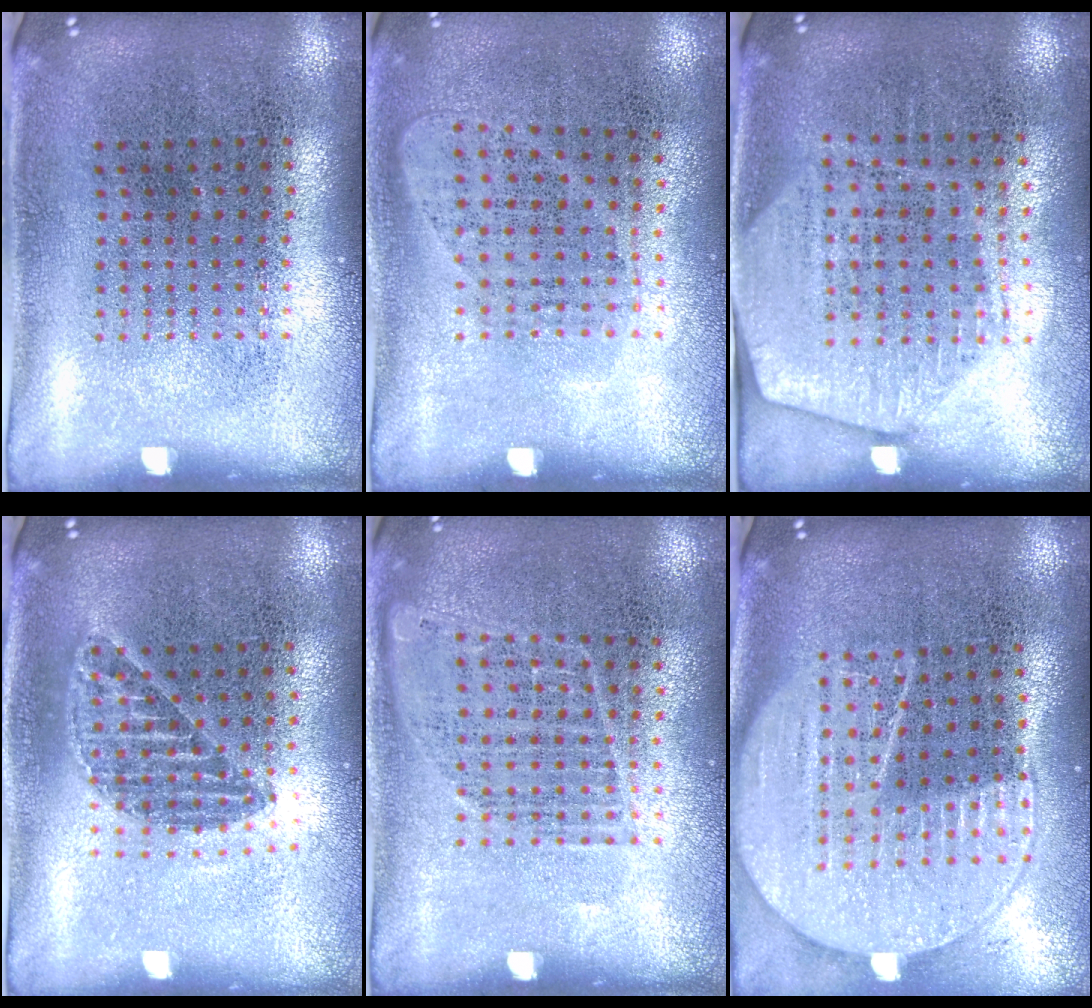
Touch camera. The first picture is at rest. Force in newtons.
{"total": 1.0, "press": 0.8, "slide": 0.5}
{"total": 1.9, "press": 1.7, "slide": 0.9}
{"total": 1.1, "press": 1.0, "slide": 0.4}
{"total": 0.9, "press": 0.9, "slide": 0.3}
{"total": 2.0, "press": 1.8, "slide": 1.0}